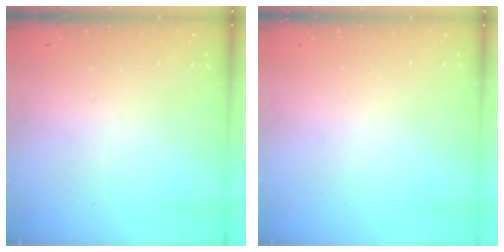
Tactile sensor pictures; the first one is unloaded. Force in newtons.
{"total": 0.0}